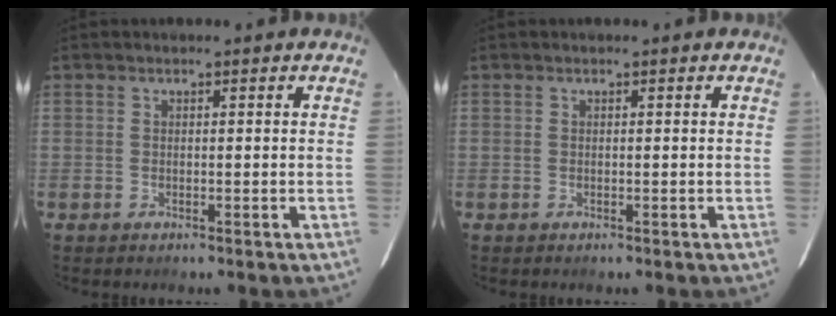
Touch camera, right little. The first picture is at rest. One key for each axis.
{"total": 0.0}